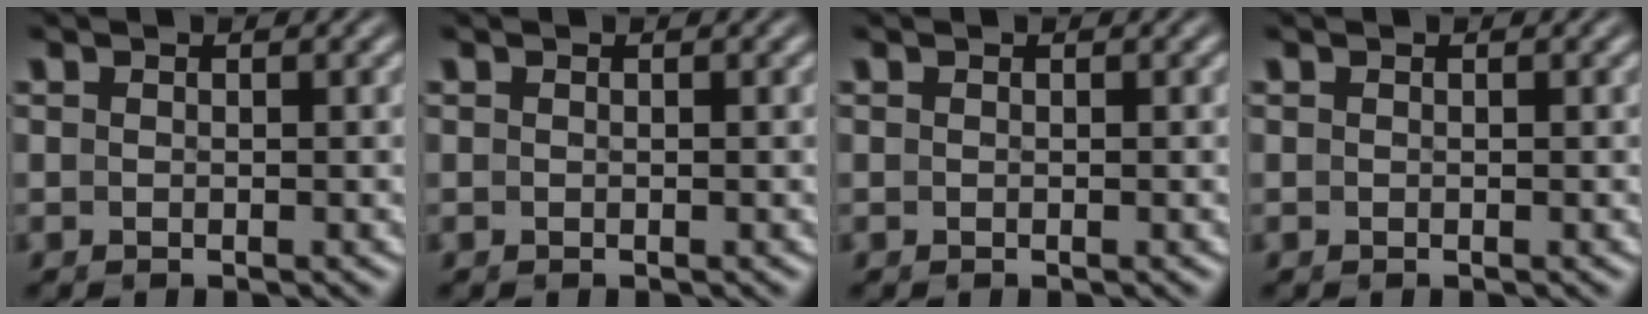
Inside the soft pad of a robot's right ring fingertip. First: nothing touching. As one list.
[{"total": 0.0}, {"total": 0.0}, {"total": 0.0}]